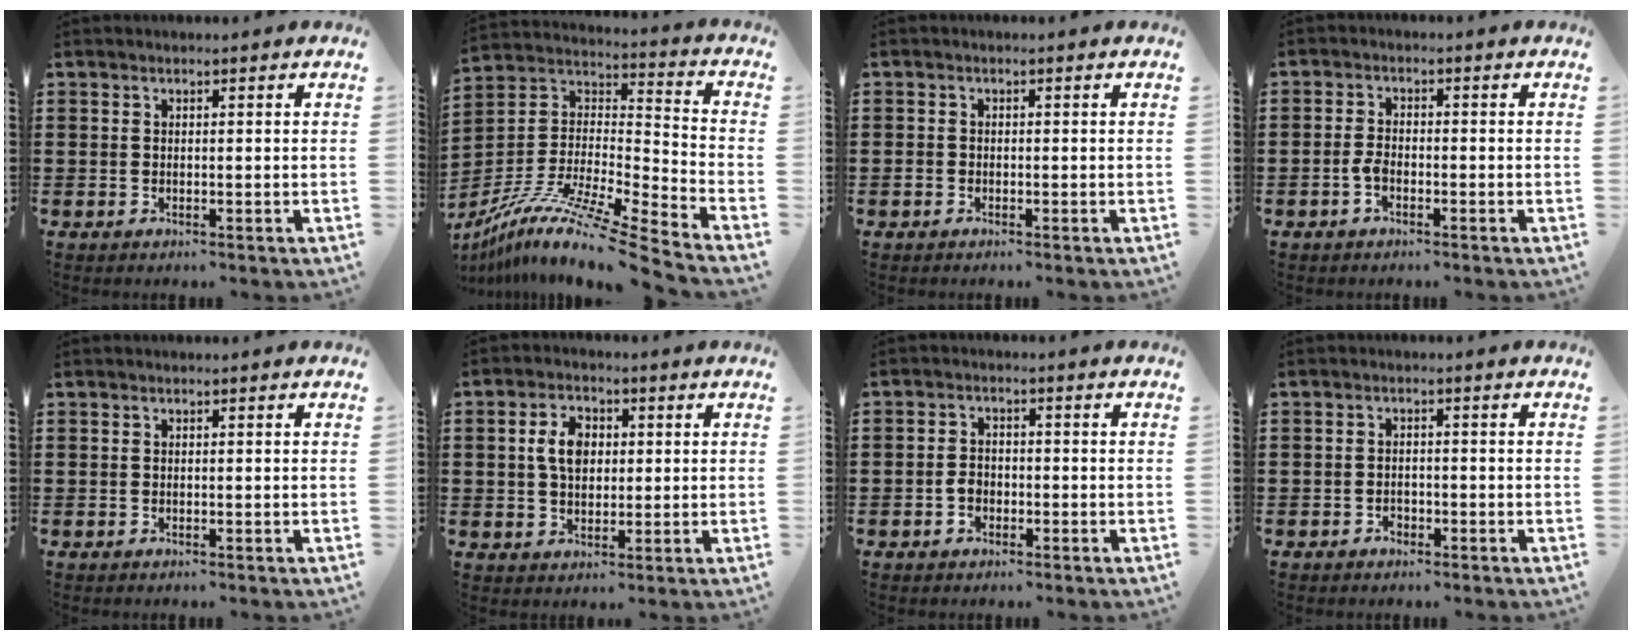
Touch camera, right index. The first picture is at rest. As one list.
[{"total": 11.3, "force": [-9.2, -0.4, 6.5], "torque": [-0.124, -0.006, -0.183]}, {"total": 1.0, "force": [-0.7, 0.6, 0.4], "torque": [-0.009, -0.001, -0.015]}, {"total": 2.3, "force": [-1.1, 1.1, 1.7], "torque": [-0.050, -0.003, -0.026]}, {"total": 0.0}, {"total": 5.5, "force": [0.7, 3.7, 4.0], "torque": [-0.096, 0.013, 0.007]}, {"total": 2.6, "force": [-0.9, 1.9, 1.5], "torque": [-0.038, 0.000, -0.022]}, {"total": 1.2, "force": [-0.9, 0.8, 0.3], "torque": [-0.009, -0.002, -0.019]}]